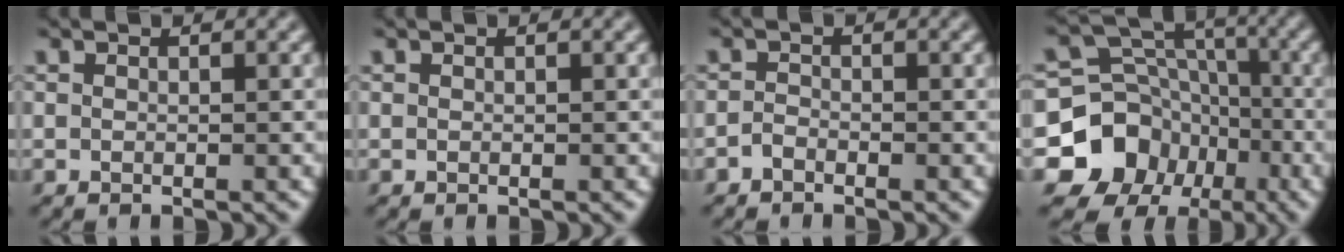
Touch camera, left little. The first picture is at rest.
{"total": 0.0}
{"total": 1.0, "force": [-0.8, 0.5, 0.3], "torque": [-0.007, 0.003, -0.018]}
{"total": 11.6, "force": [-5.6, 9.6, 3.2], "torque": [-0.076, -0.001, -0.120]}